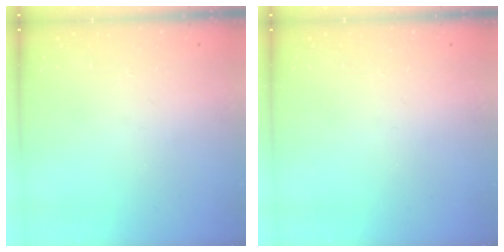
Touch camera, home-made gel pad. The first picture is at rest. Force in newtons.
{"total": 0.0}